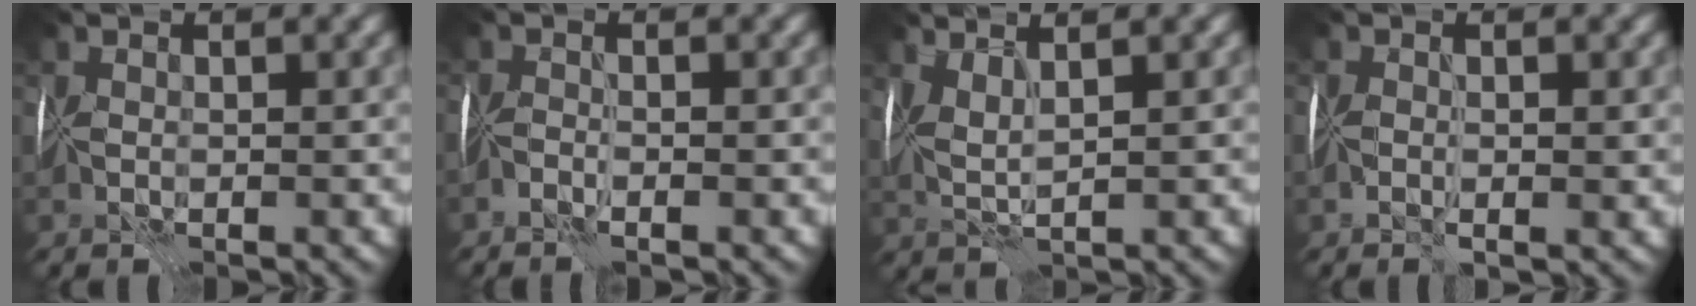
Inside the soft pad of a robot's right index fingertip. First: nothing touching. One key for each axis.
{"total": 1.3, "fx": -1.2, "fy": -0.6, "fz": 0.1, "tx": -0.002, "ty": -0.002, "tz": -0.029}
{"total": 2.0, "fx": 1.3, "fy": -0.2, "fz": 1.5, "tx": -0.039, "ty": 0.003, "tz": 0.027}
{"total": 1.3, "fx": -0.5, "fy": 0.3, "fz": 1.2, "tx": -0.018, "ty": -0.007, "tz": -0.009}